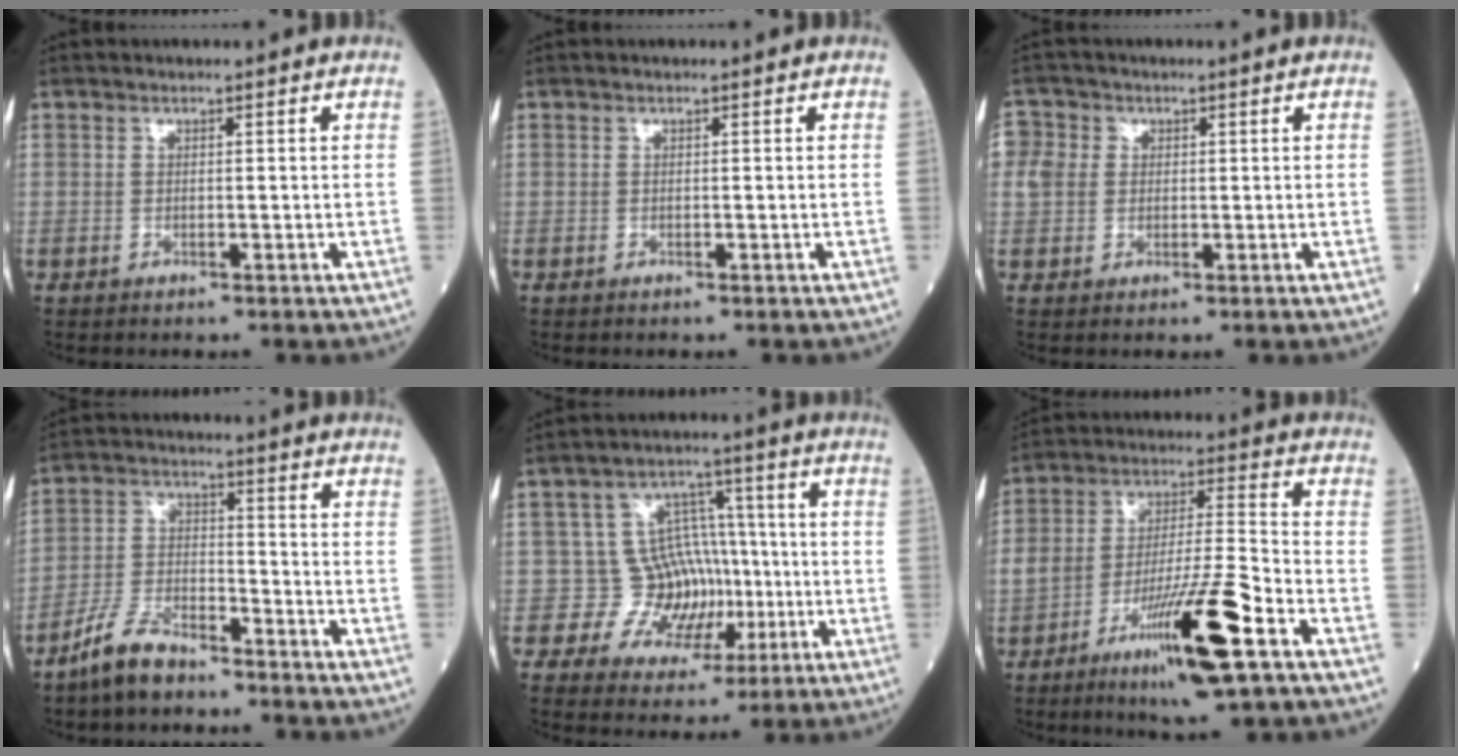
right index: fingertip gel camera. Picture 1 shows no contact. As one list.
[{"total": 0.0}, {"total": 4.0, "force": [0.6, 3.7, 1.2], "torque": [-0.031, 0.016, 0.008]}, {"total": 7.3, "force": [-6.1, 2.1, 3.4], "torque": [-0.076, -0.010, -0.121]}, {"total": 8.4, "force": [-1.1, 7.9, 2.5], "torque": [-0.016, 0.035, -0.009]}, {"total": 14.4, "force": [-7.2, 1.1, 12.4], "torque": [-0.221, -0.011, -0.120]}]